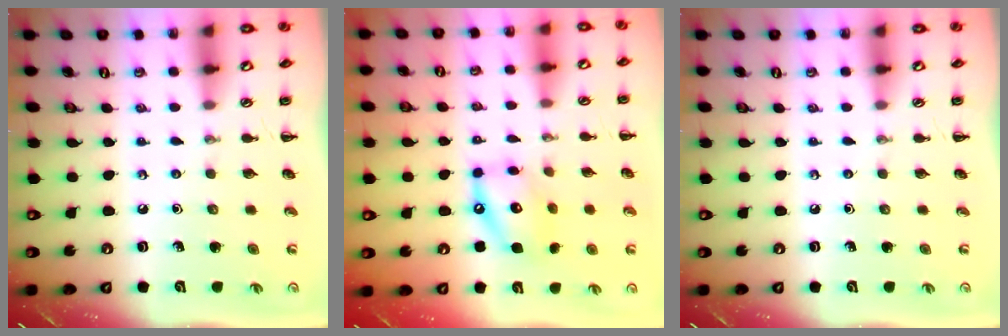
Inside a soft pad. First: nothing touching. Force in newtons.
{"total": 12.5, "press": 12.3, "slide": 2.3}
{"total": 0.0}